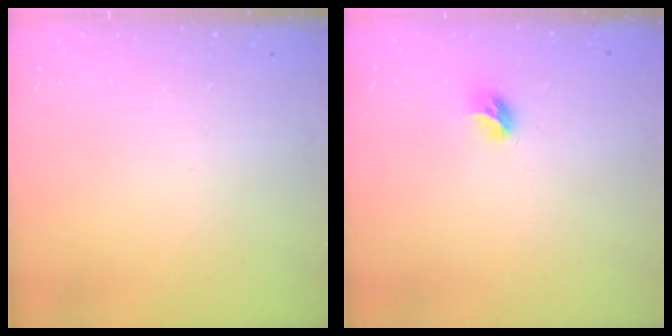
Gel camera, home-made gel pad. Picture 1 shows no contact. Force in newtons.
{"total": 5.8, "press": 5.8, "slide": 0.5}